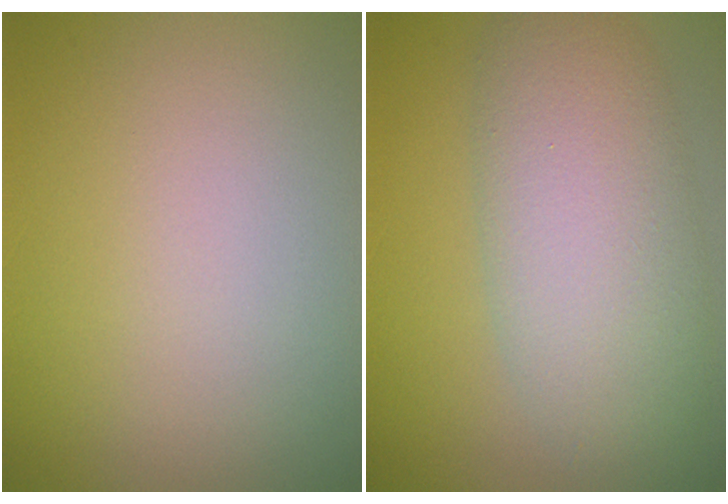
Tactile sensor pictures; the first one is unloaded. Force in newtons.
{"total": 7.3, "press": 7.3, "slide": 0.2}